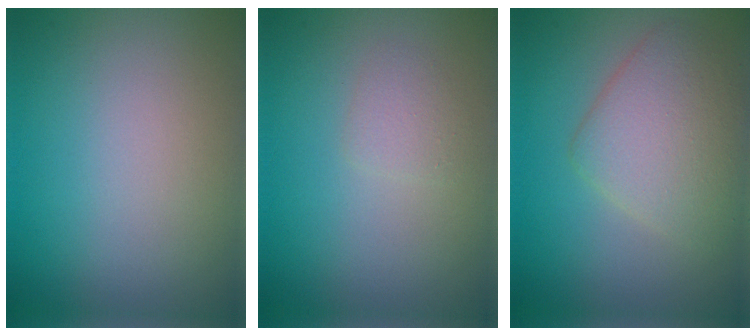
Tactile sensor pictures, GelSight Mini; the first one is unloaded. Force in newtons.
{"total": 1.2, "press": 1.2, "slide": 0.0}
{"total": 4.8, "press": 4.8, "slide": 0.1}